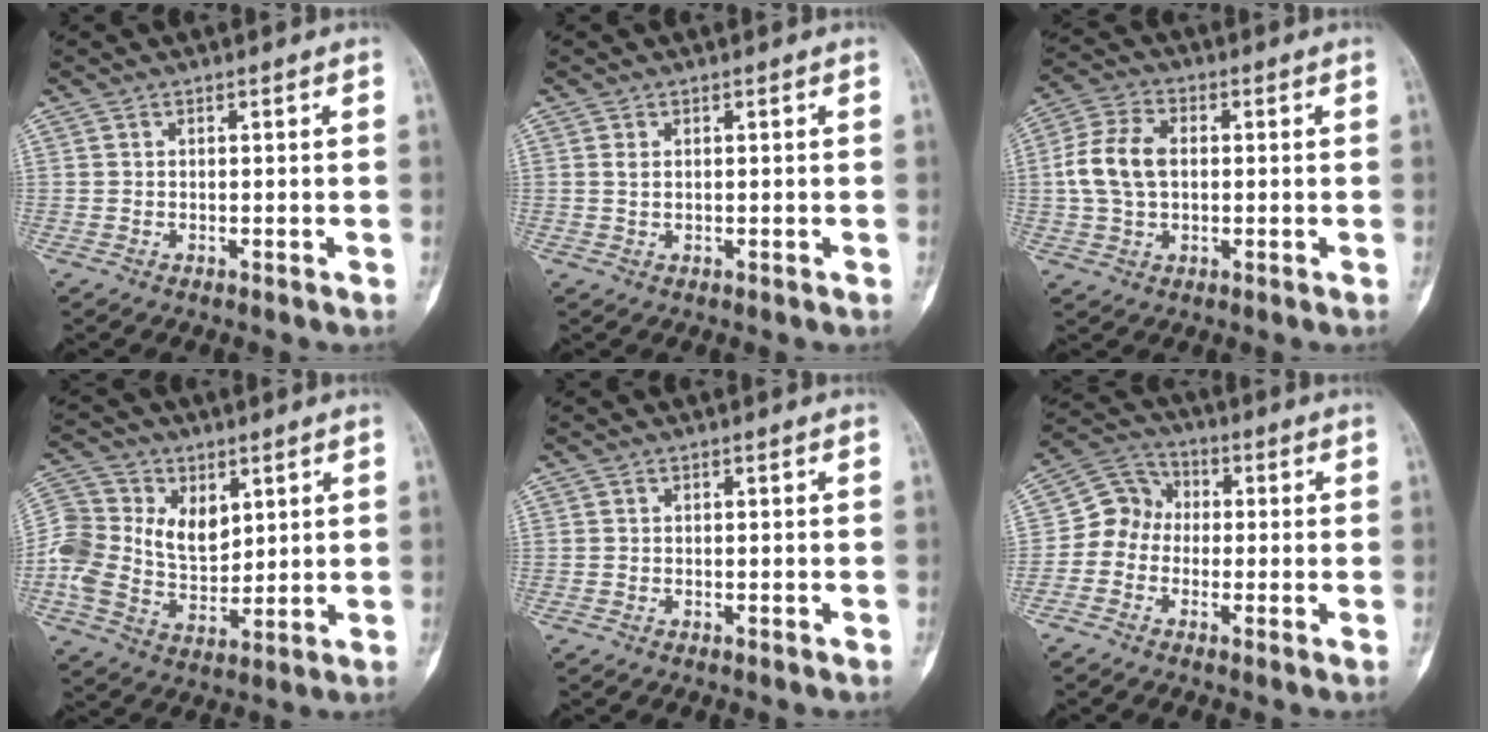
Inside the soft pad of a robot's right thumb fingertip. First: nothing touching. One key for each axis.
{"total": 1.2, "fx": 0.4, "fy": 0.7, "fz": 0.9, "tx": -0.021, "ty": 0.002, "tz": 0.013}
{"total": 9.4, "fx": 0.4, "fy": 6.3, "fz": 7.0, "tx": -0.144, "ty": 0.019, "tz": 0.005}
{"total": 14.8, "fx": 3.3, "fy": 11.2, "fz": 9.2, "tx": -0.167, "ty": -0.003, "tz": 0.062}
{"total": 0.0}
{"total": 6.9, "fx": -1.0, "fy": 6.0, "fz": 3.1, "tx": -0.032, "ty": 0.028, "tz": -0.040}